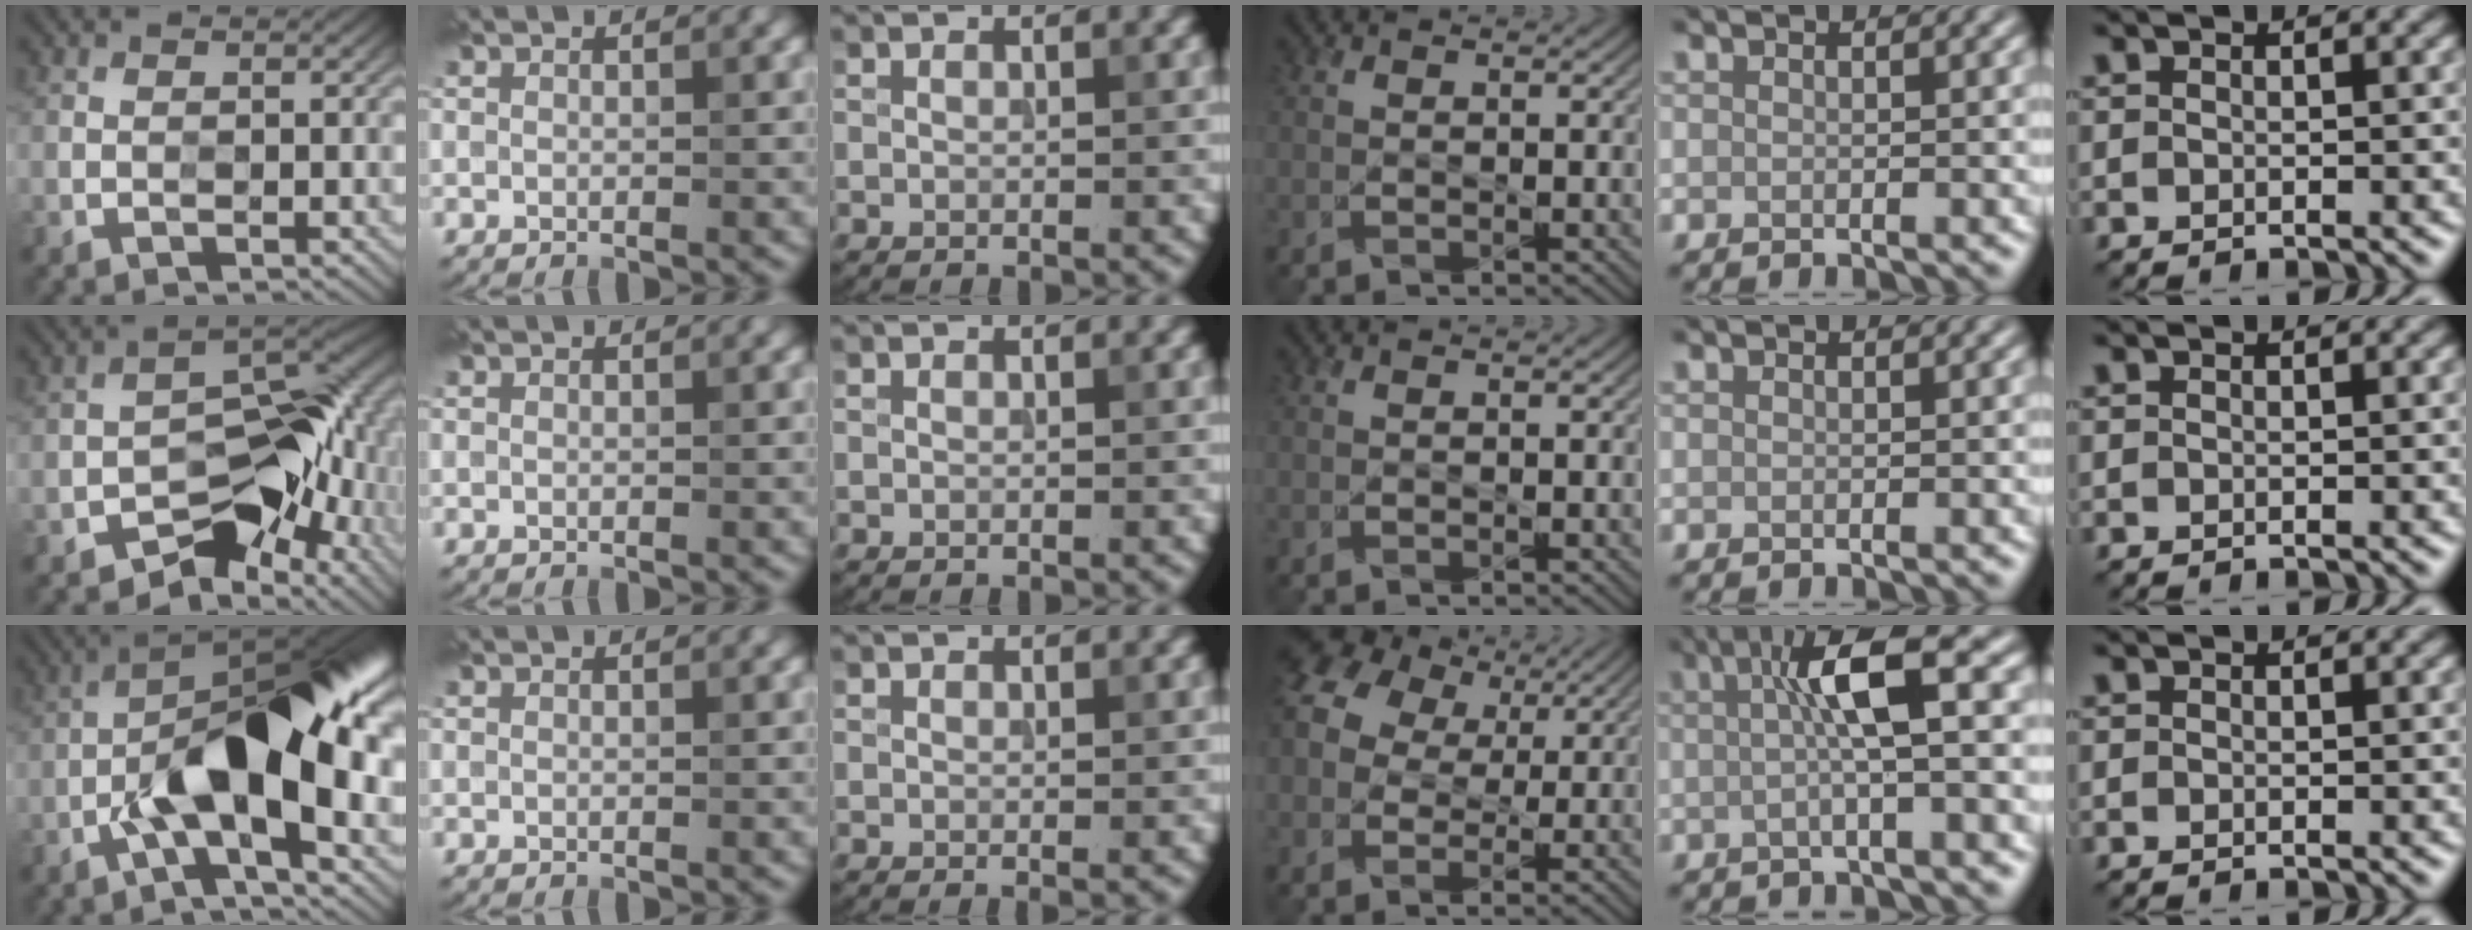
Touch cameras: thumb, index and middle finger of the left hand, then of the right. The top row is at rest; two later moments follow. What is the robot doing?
{"motion": "wipe", "object": "mirror"}